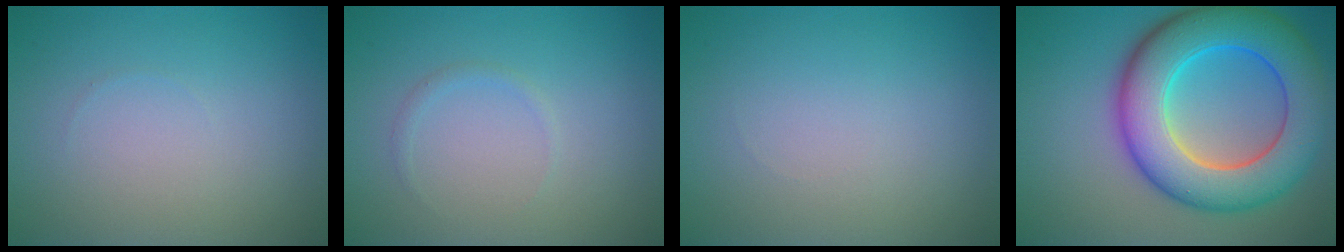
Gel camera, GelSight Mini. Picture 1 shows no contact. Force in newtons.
{"total": 0.7, "press": 0.7, "slide": 0.1}
{"total": 0.0}
{"total": 11.3, "press": 11.3, "slide": 0.3}